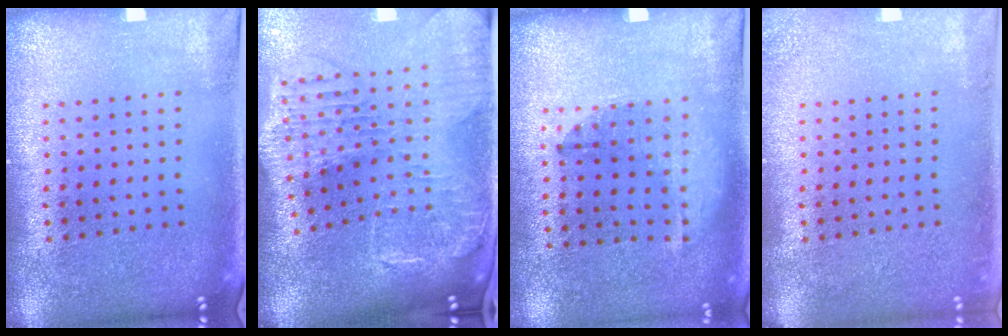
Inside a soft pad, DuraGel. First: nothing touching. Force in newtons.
{"total": 3.0, "press": 2.5, "slide": 1.6}
{"total": 1.3, "press": 0.9, "slide": 1.0}
{"total": 1.1, "press": 1.1, "slide": 0.1}